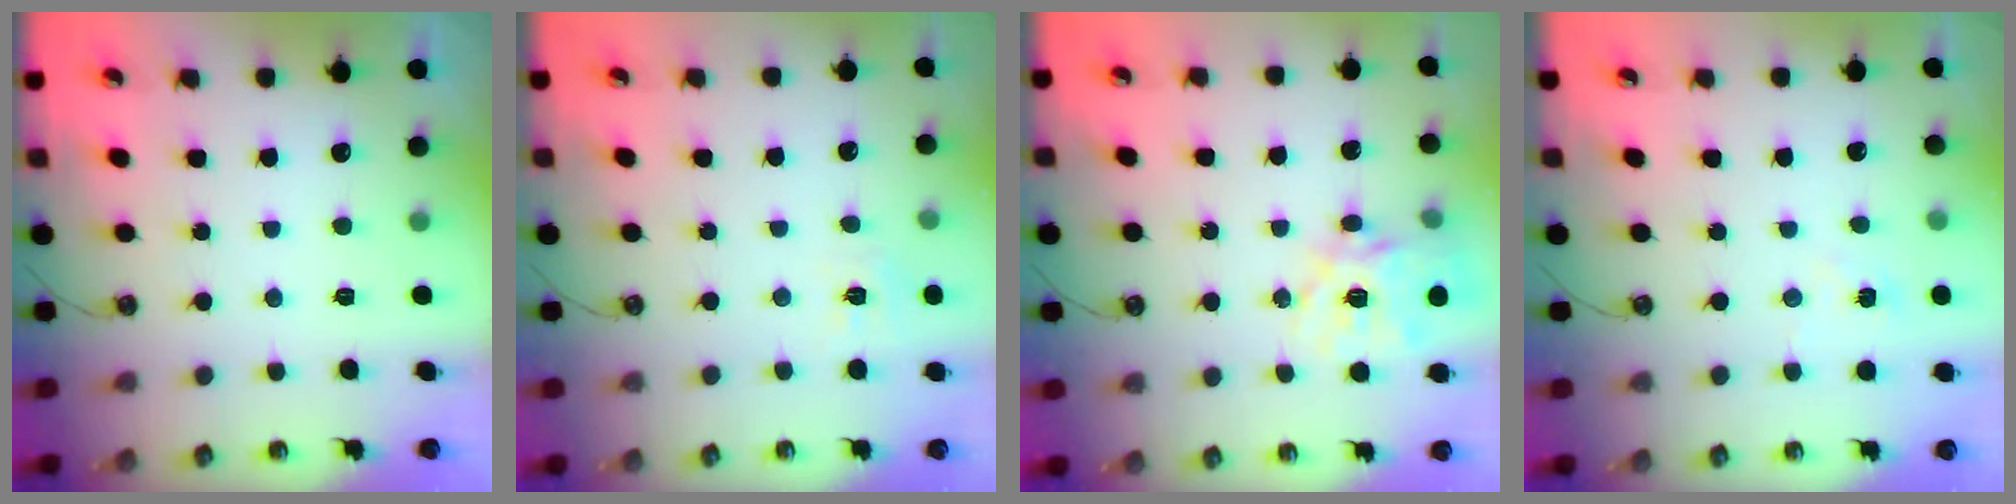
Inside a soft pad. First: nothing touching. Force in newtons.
{"total": 7.3, "press": 7.3, "slide": 0.7}
{"total": 17.5, "press": 17.3, "slide": 2.5}
{"total": 3.9, "press": 3.9, "slide": 0.3}